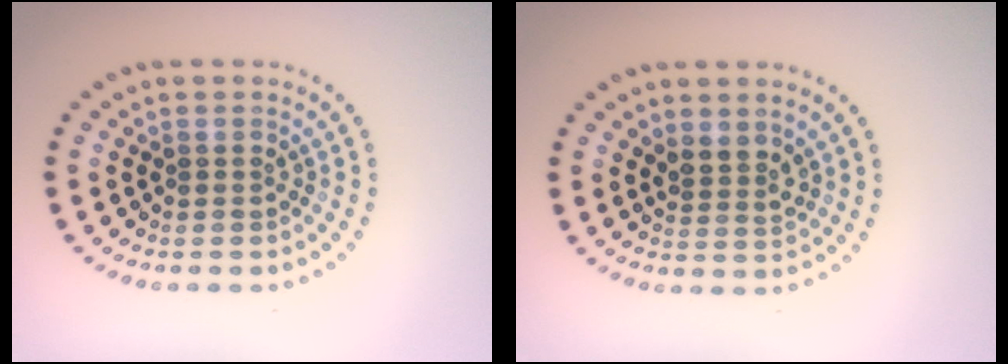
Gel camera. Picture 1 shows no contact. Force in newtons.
{"total": 1.8, "press": 1.4, "slide": 1.1}